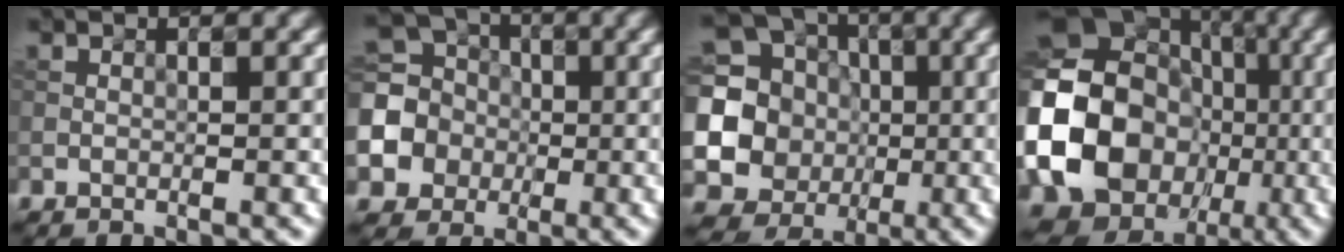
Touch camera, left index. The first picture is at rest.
{"total": 7.4, "force": [-1.0, 6.8, 2.7], "torque": [-0.073, -0.003, -0.038]}
{"total": 16.1, "force": [0.2, 15.3, 4.9], "torque": [-0.144, 0.012, -0.017]}
{"total": 23.0, "force": [-3.5, 20.4, 10.0], "torque": [-0.202, -0.030, -0.092]}